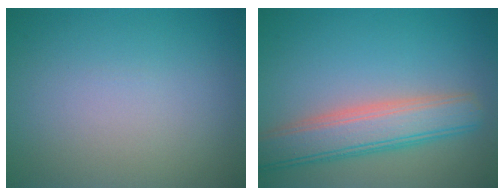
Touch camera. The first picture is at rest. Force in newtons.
{"total": 5.9, "press": 5.9, "slide": 0.6}